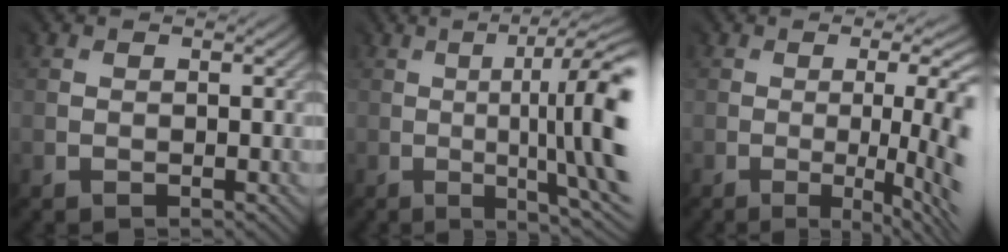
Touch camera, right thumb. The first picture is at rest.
{"total": 12.5, "force": [-1.1, 2.5, 12.2], "torque": [-0.135, 0.007, -0.008]}
{"total": 9.1, "force": [-2.0, 1.8, 8.7], "torque": [-0.086, 0.002, -0.020]}